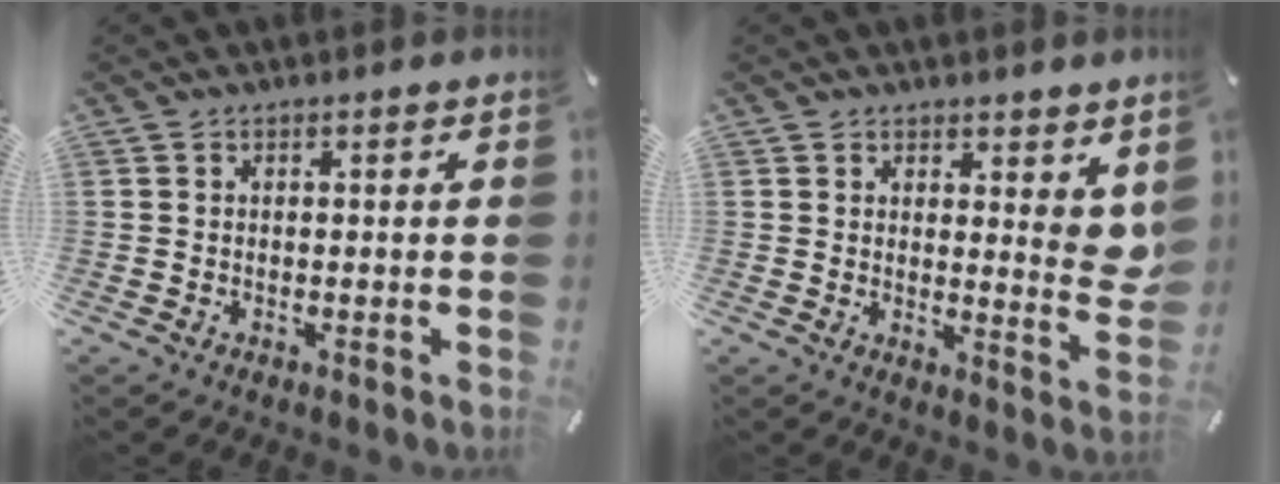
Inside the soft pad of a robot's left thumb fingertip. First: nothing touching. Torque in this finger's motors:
{"motor_torque": [0.32, -0.20, 0.22, 0.11, 0.00]}